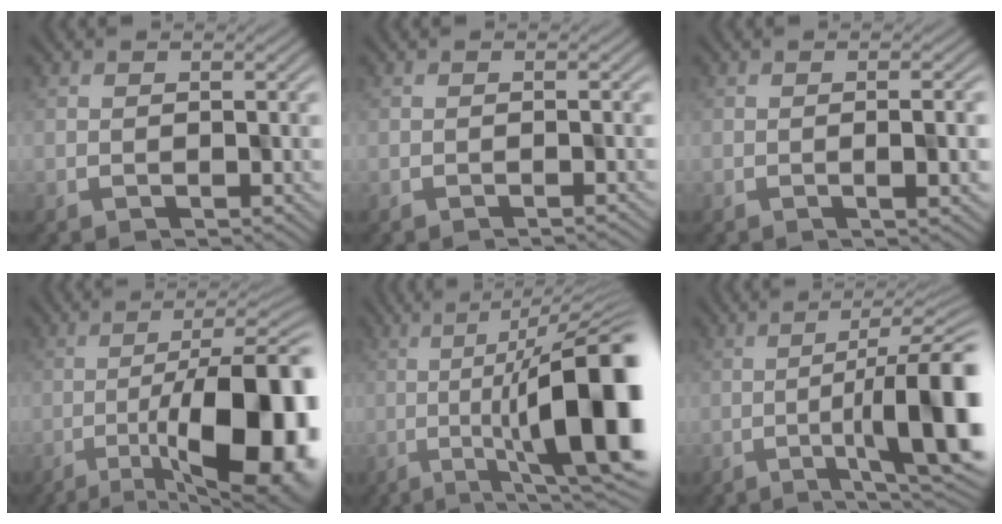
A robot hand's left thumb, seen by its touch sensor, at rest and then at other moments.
{"total": 0.8, "force": [-0.7, -0.1, 0.4], "torque": [-0.005, 0.004, -0.013]}
{"total": 2.9, "force": [-0.6, 0.5, 2.8], "torque": [-0.037, 0.003, -0.010]}
{"total": 17.3, "force": [-5.3, 6.8, 14.9], "torque": [-0.210, -0.026, -0.065]}
{"total": 16.8, "force": [-2.0, 5.3, 15.8], "torque": [-0.207, -0.012, -0.007]}
{"total": 13.4, "force": [-2.5, 3.4, 12.7], "torque": [-0.177, -0.019, -0.015]}